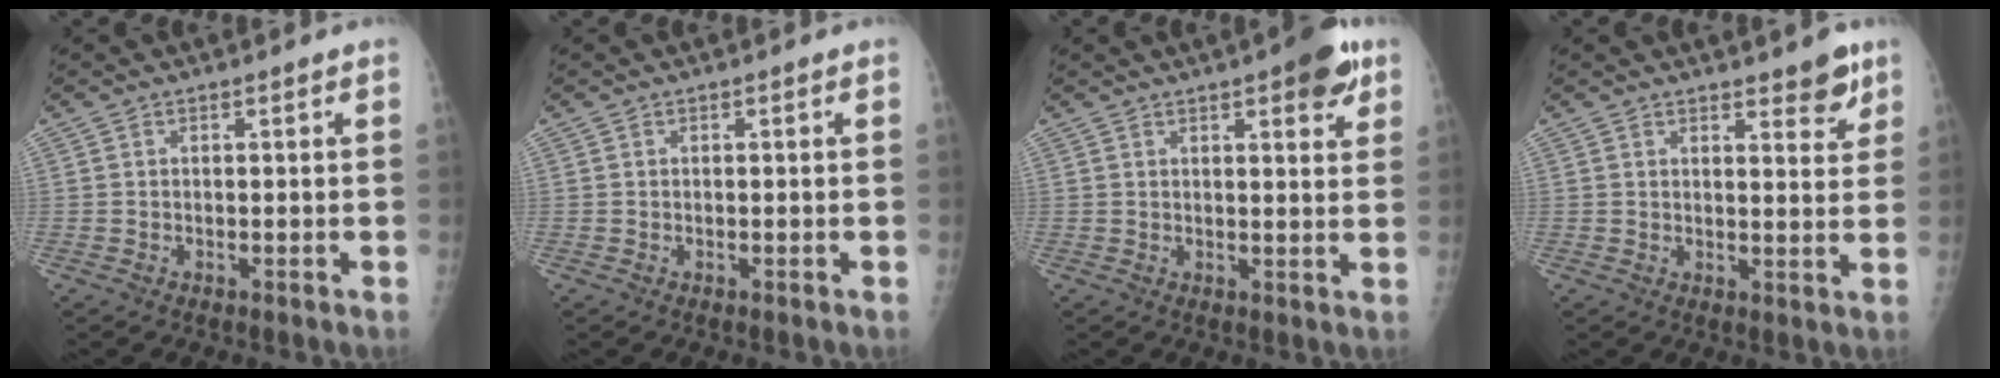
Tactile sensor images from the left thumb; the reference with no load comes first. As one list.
[{"total": 0.0}, {"total": 7.4, "force": [4.1, 2.3, 5.6], "torque": [-0.057, -0.014, 0.049]}, {"total": 4.9, "force": [3.5, 1.7, 3.0], "torque": [-0.020, -0.023, 0.045]}]